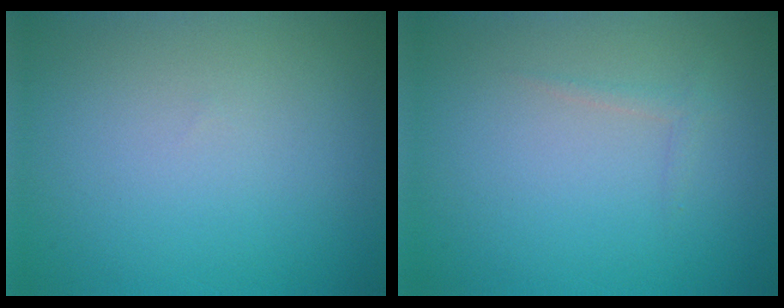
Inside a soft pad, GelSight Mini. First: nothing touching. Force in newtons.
{"total": 0.6, "press": 0.6, "slide": 0.1}